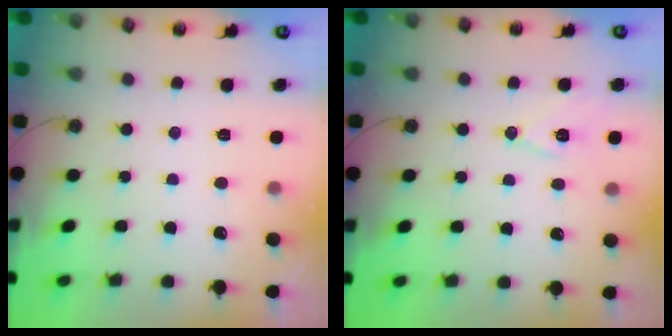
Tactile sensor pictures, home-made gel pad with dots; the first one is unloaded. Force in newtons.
{"total": 8.7, "press": 7.9, "slide": 3.5}